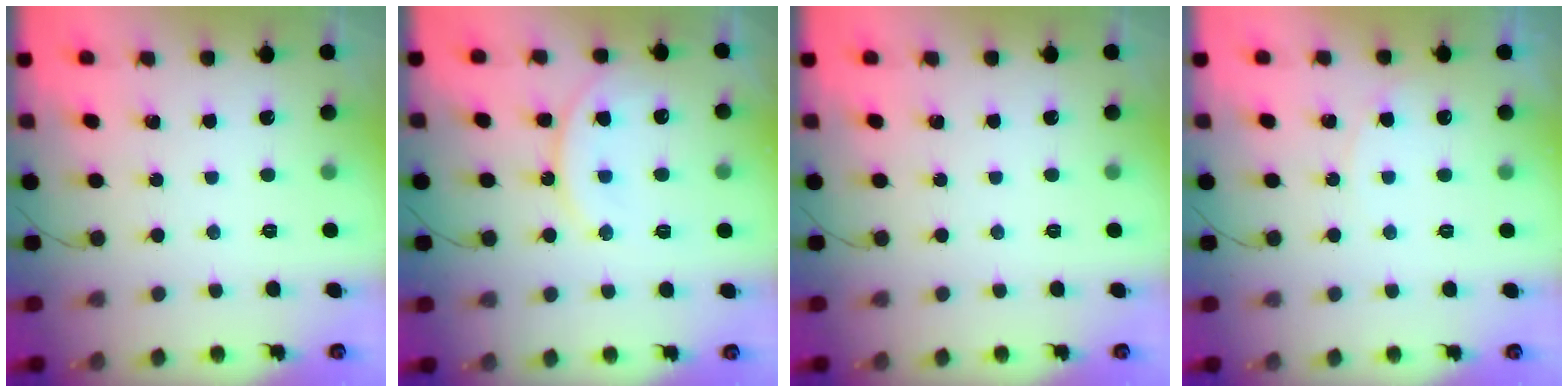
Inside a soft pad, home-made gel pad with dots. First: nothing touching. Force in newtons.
{"total": 12.3, "press": 12.3, "slide": 1.2}
{"total": 0.0}
{"total": 3.3, "press": 3.3, "slide": 0.3}